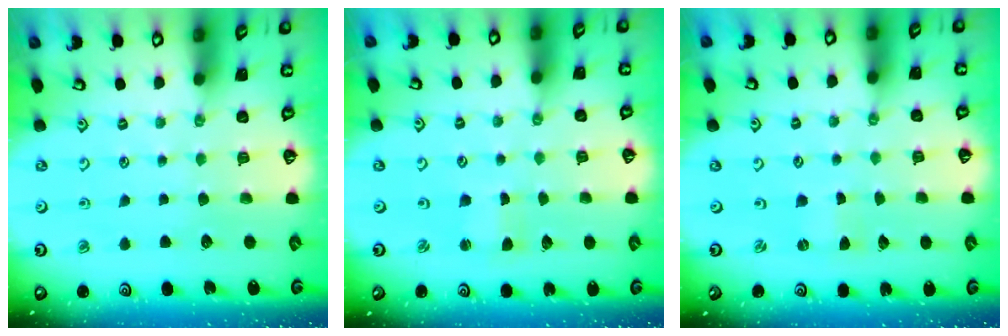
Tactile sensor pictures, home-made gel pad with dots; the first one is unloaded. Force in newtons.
{"total": 1.6, "press": 1.6, "slide": 0.3}
{"total": 0.0}